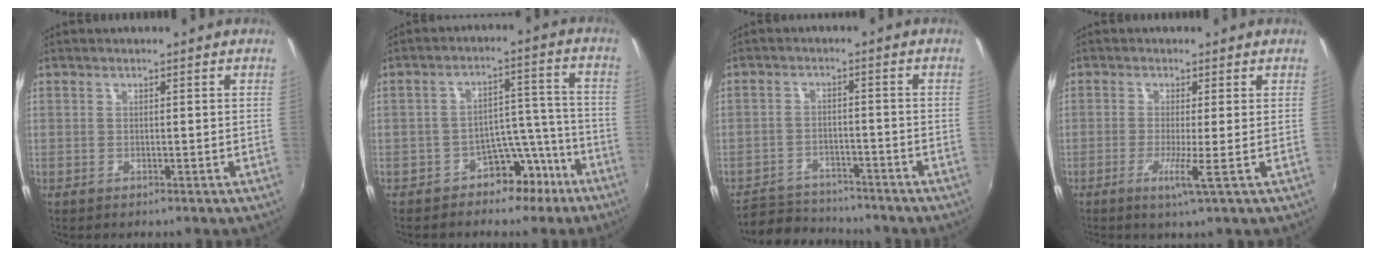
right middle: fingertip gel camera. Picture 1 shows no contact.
{"total": 8.4, "force": [-5.8, 5.4, 2.8], "torque": [-0.028, 0.050, -0.072]}
{"total": 9.1, "force": [-8.3, 3.3, 1.8], "torque": [-0.057, 0.011, -0.128]}
{"total": 3.5, "force": [-1.0, -1.1, 3.2], "torque": [-0.072, -0.010, -0.026]}